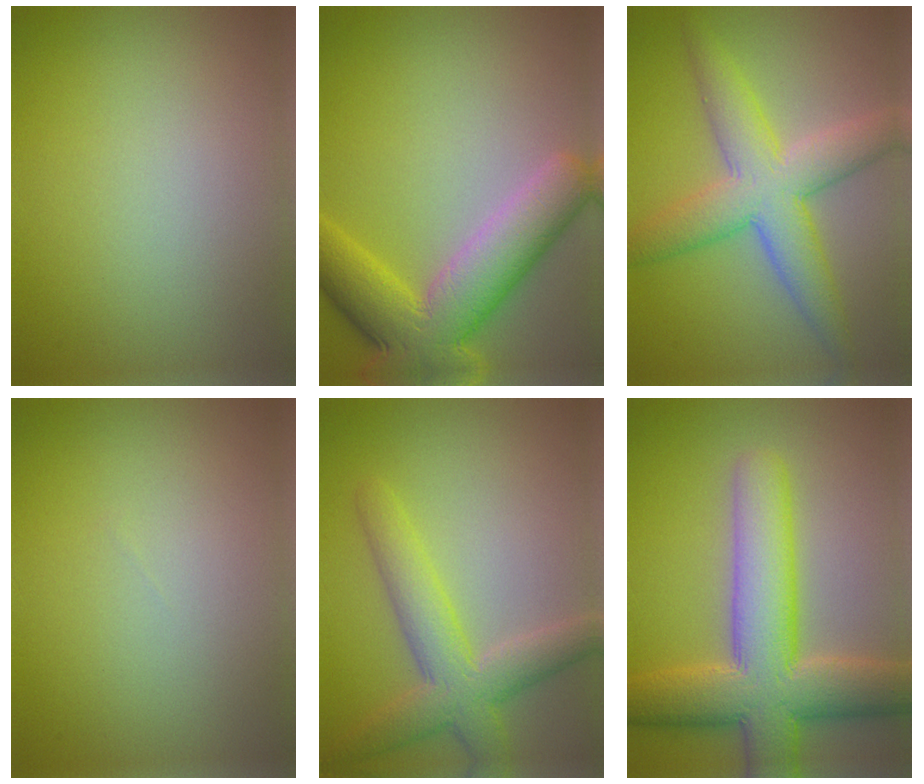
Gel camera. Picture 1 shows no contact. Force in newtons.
{"total": 8.8, "press": 8.8, "slide": 0.5}
{"total": 6.9, "press": 6.9, "slide": 0.1}
{"total": 0.0}
{"total": 5.0, "press": 5.0, "slide": 0.2}
{"total": 10.0, "press": 10.0, "slide": 0.5}